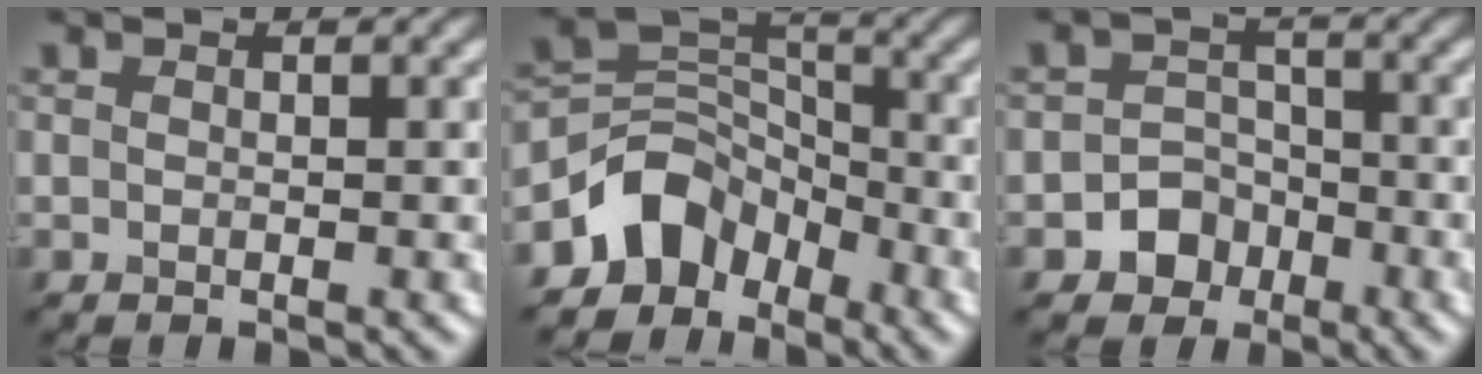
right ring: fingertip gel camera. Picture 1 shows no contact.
{"total": 5.5, "force": [-3.5, 3.9, 1.4], "torque": [-0.003, 0.007, -0.073]}
{"total": 3.7, "force": [-1.9, 3.0, 0.8], "torque": [0.019, 0.008, -0.042]}